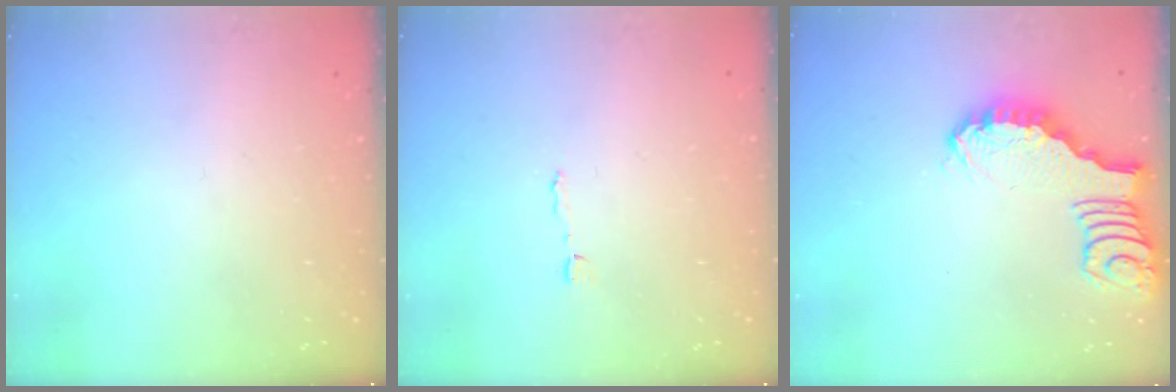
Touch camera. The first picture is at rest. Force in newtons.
{"total": 1.2, "press": 1.2, "slide": 0.0}
{"total": 2.4, "press": 2.4, "slide": 0.2}